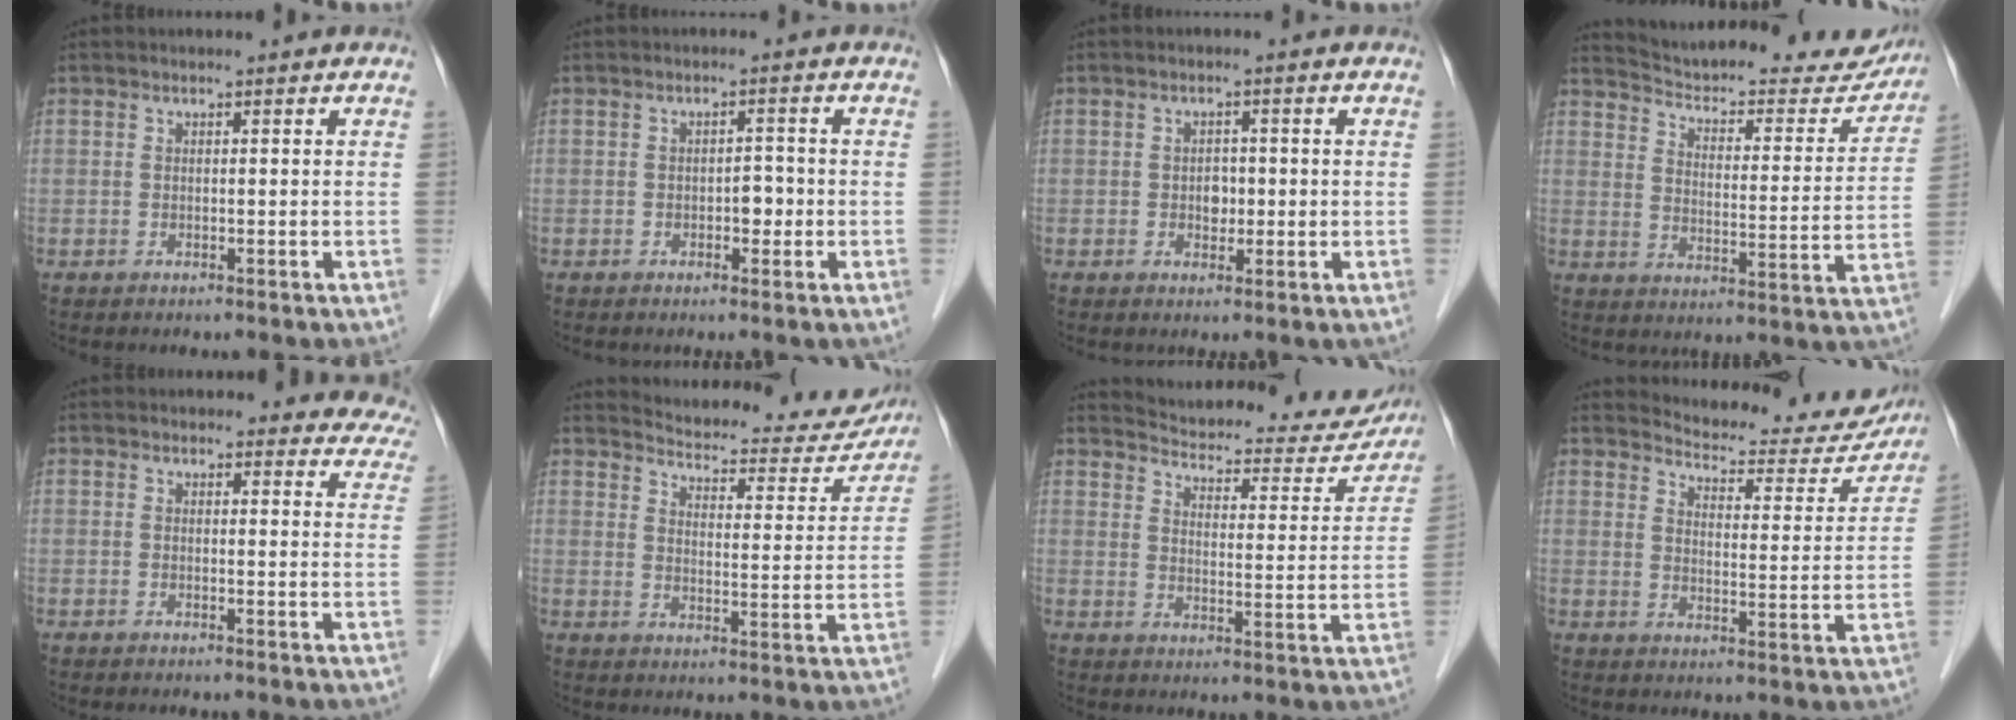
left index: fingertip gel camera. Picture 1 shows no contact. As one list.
[{"total": 2.1, "force": [-0.6, 1.2, 1.5], "torque": [-0.017, 0.005, -0.010]}, {"total": 2.3, "force": [-0.2, 1.7, 1.5], "torque": [-0.021, 0.005, -0.001]}, {"total": 22.6, "force": [21.2, 4.9, 5.9], "torque": [-0.083, -0.045, 0.269]}, {"total": 10.6, "force": [9.9, 3.6, 0.6], "torque": [0.053, -0.024, 0.063]}, {"total": 17.1, "force": [16.4, 3.8, 3.1], "torque": [-0.025, -0.041, 0.192]}, {"total": 19.5, "force": [18.6, 4.5, 4.0], "torque": [-0.042, -0.042, 0.223]}, {"total": 16.1, "force": [15.5, 3.4, 2.4], "torque": [-0.016, -0.046, 0.179]}]